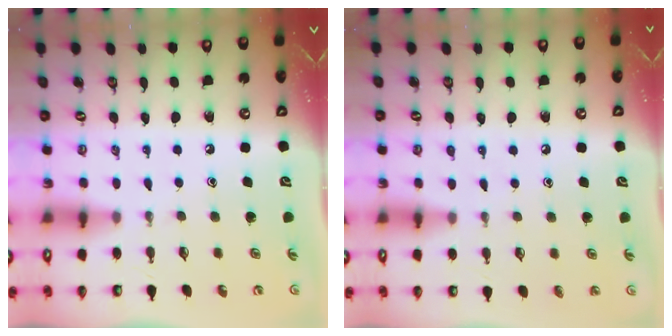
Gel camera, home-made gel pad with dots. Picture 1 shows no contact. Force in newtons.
{"total": 3.3, "press": 3.2, "slide": 0.7}